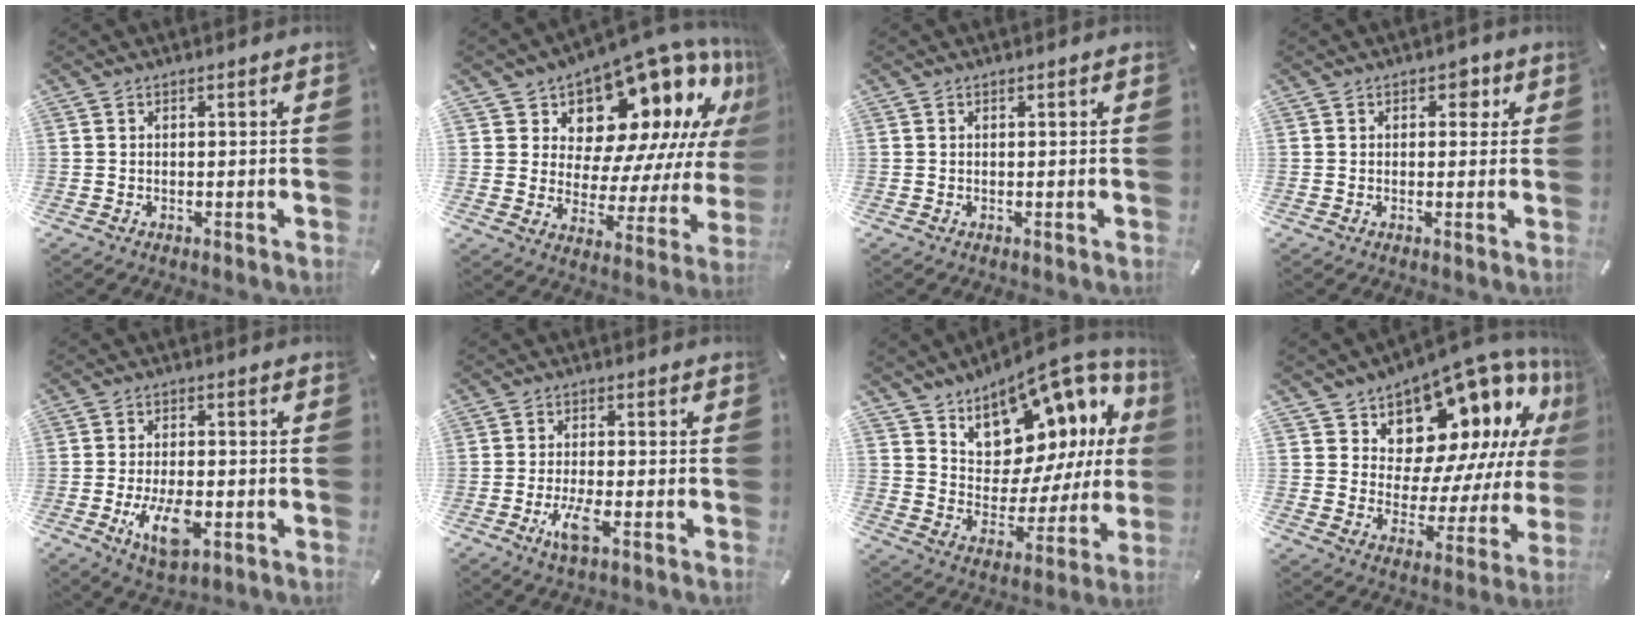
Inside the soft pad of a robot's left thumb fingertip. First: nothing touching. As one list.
[{"total": 17.7, "force": [12.3, 9.6, 8.4], "torque": [-0.106, -0.122, 0.210]}, {"total": 0.0}, {"total": 2.8, "force": [0.8, 2.1, 1.7], "torque": [-0.004, -0.004, 0.003]}, {"total": 9.0, "force": [-2.9, 4.4, 7.3], "torque": [-0.153, -0.005, -0.052]}, {"total": 6.1, "force": [-2.5, 1.7, 5.3], "torque": [-0.117, -0.012, -0.045]}, {"total": 13.8, "force": [10.5, 7.7, 4.5], "torque": [-0.059, -0.113, 0.183]}, {"total": 16.1, "force": [11.3, 9.3, 6.9], "torque": [-0.092, -0.113, 0.193]}]